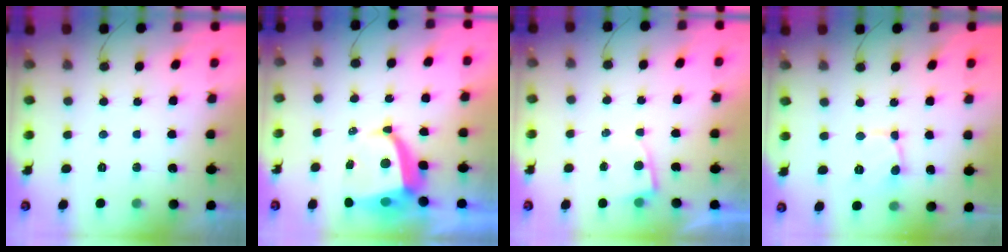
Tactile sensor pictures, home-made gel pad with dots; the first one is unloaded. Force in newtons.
{"total": 7.7, "press": 7.7, "slide": 0.8}
{"total": 3.5, "press": 3.4, "slide": 0.4}
{"total": 2.7, "press": 2.7, "slide": 0.2}